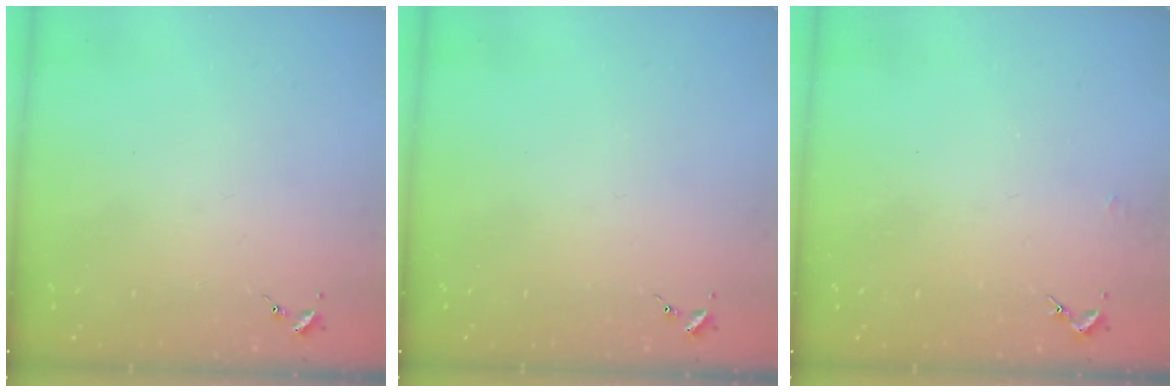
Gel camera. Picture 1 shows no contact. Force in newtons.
{"total": 0.0}
{"total": 1.4, "press": 1.4, "slide": 0.1}